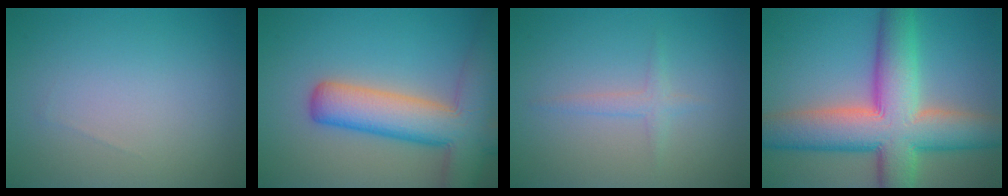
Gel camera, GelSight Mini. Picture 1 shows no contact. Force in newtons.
{"total": 9.4, "press": 9.4, "slide": 0.6}
{"total": 1.3, "press": 1.3, "slide": 0.1}
{"total": 12.0, "press": 12.0, "slide": 0.6}